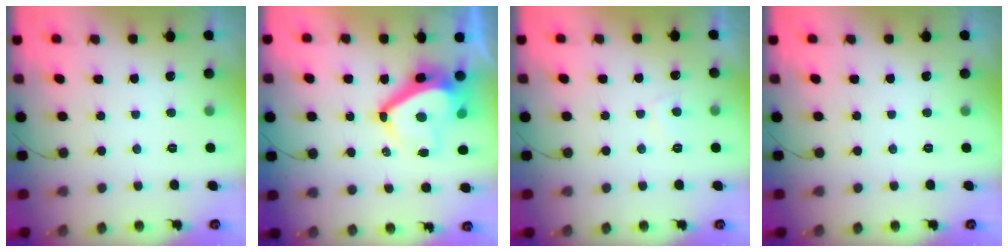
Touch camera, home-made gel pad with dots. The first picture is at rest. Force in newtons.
{"total": 11.4, "press": 11.3, "slide": 1.2}
{"total": 2.1, "press": 2.0, "slide": 0.6}
{"total": 0.0}